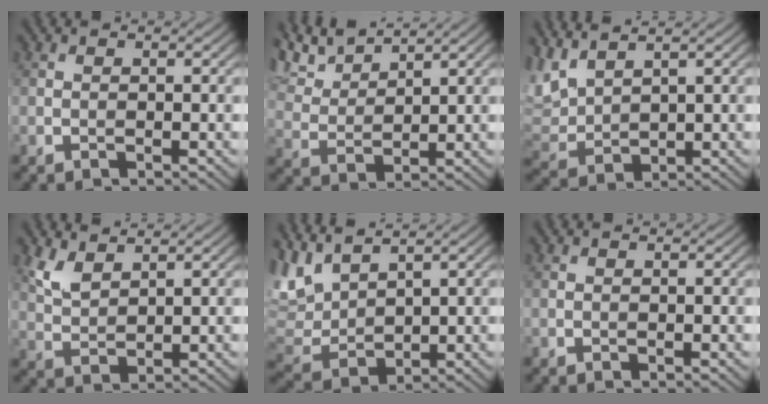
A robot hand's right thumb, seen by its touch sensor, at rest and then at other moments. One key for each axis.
{"total": 6.3, "fx": 5.1, "fy": 1.6, "fz": 3.2, "tx": -0.082, "ty": 0.011, "tz": 0.105}
{"total": 5.6, "fx": 4.5, "fy": 1.7, "fz": 2.8, "tx": -0.085, "ty": 0.010, "tz": 0.094}
{"total": 3.9, "fx": 2.7, "fy": 1.5, "fz": 2.4, "tx": -0.067, "ty": -0.001, "tz": 0.063}
{"total": 7.7, "fx": 5.6, "fy": 2.7, "fz": 4.6, "tx": -0.139, "ty": 0.009, "tz": 0.114}
{"total": 0.0}